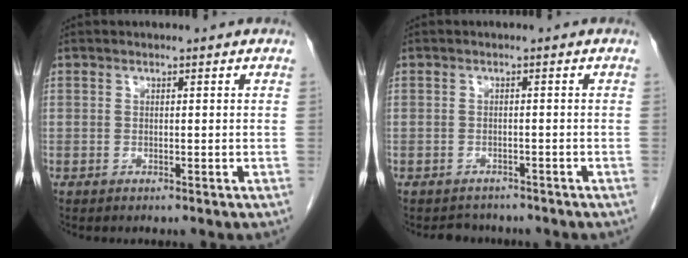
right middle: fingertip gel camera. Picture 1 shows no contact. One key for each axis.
{"total": 3.0, "fx": -2.7, "fy": 1.3, "fz": -0.1, "tx": -0.001, "ty": 0.000, "tz": -0.040}